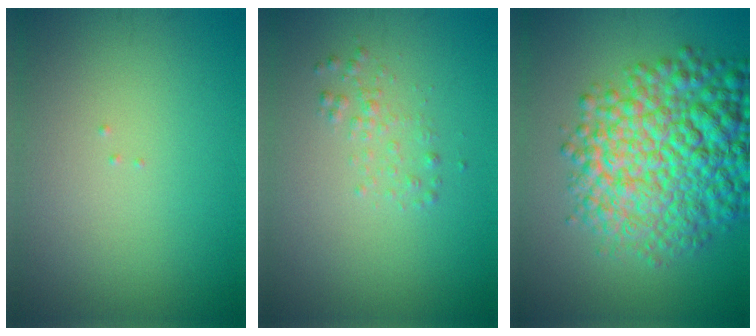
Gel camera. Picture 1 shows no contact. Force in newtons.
{"total": 1.3, "press": 1.3, "slide": 0.0}
{"total": 11.7, "press": 11.7, "slide": 0.4}